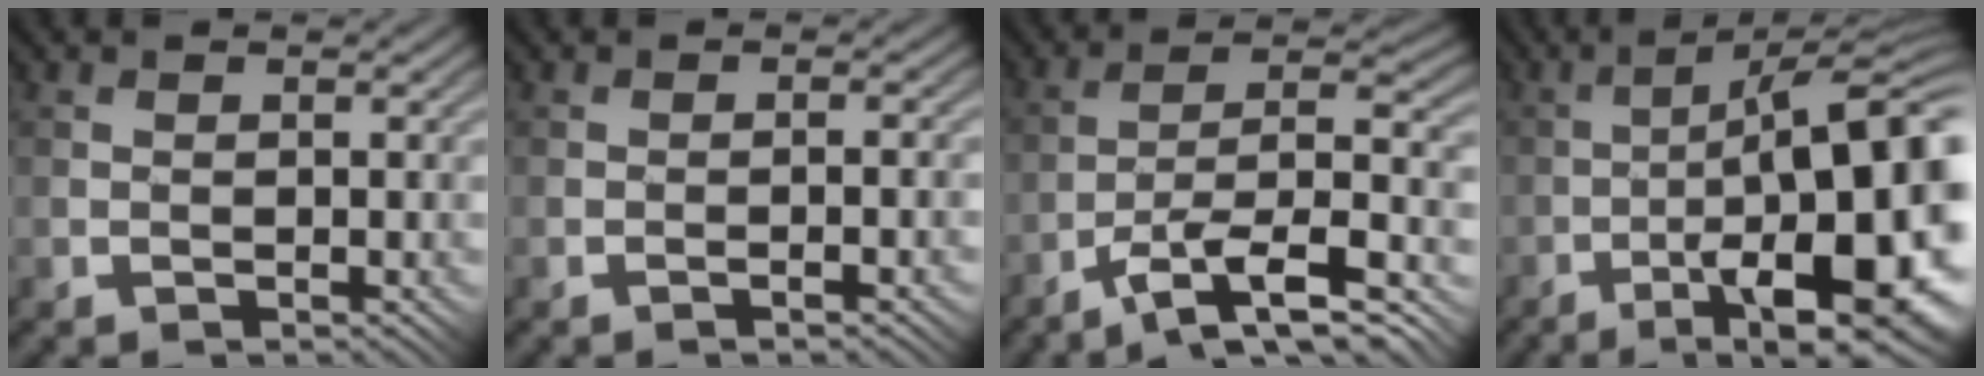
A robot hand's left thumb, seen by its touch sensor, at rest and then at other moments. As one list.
[{"total": 2.1, "force": [-1.1, 0.4, 1.8], "torque": [-0.019, 0.011, -0.011]}, {"total": 11.6, "force": [-7.7, 2.3, 8.3], "torque": [-0.135, 0.006, -0.136]}, {"total": 16.8, "force": [-5.1, 4.0, 15.5], "torque": [-0.210, 0.003, -0.066]}]